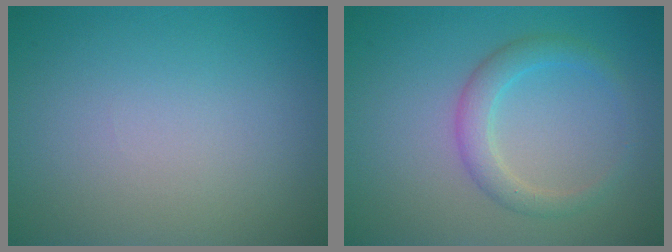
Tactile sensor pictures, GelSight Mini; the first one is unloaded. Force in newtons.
{"total": 2.6, "press": 2.6, "slide": 0.1}